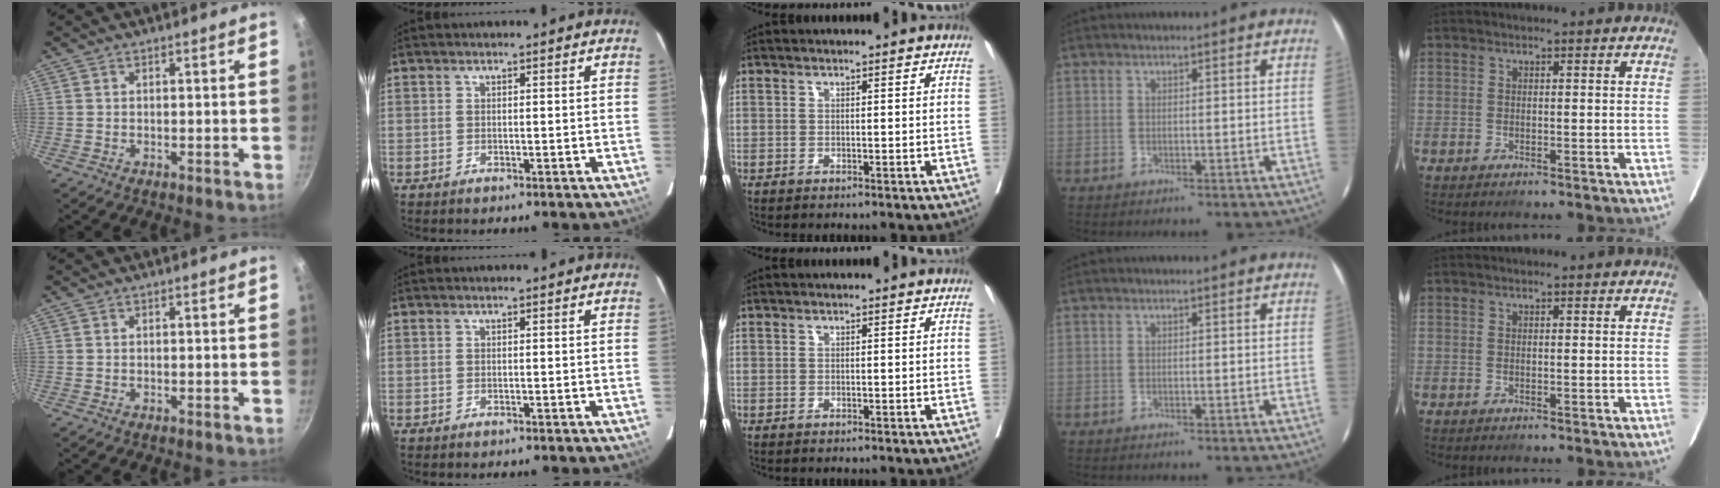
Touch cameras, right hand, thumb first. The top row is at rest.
{}